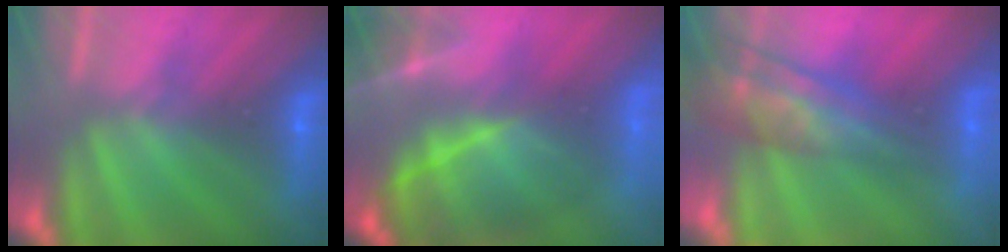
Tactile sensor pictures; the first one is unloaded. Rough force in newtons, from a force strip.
{"total": 7.1}
{"total": 5.7}